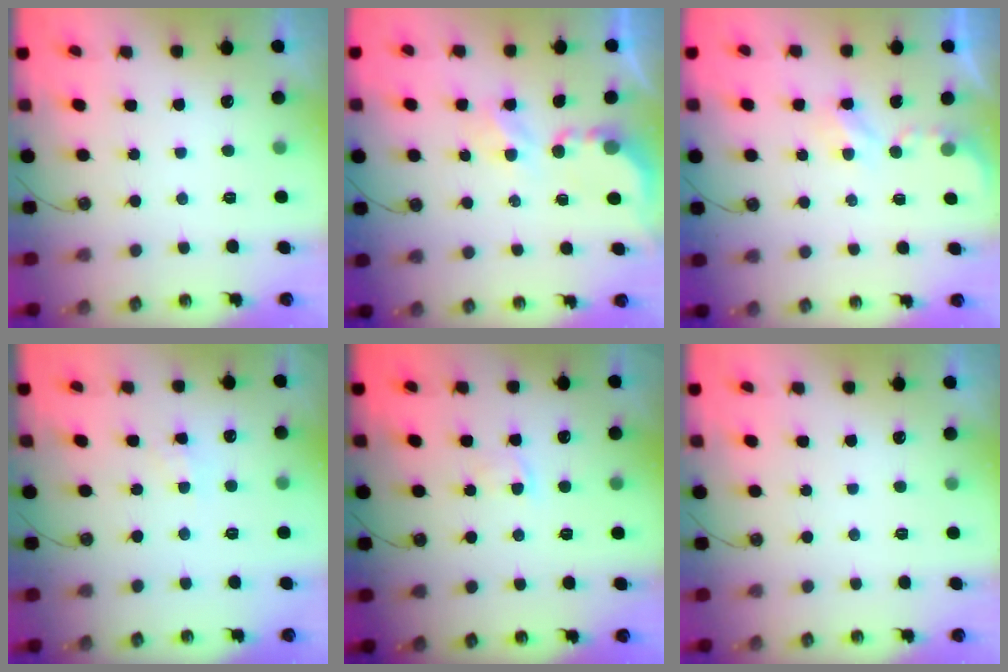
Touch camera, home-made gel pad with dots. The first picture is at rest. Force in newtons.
{"total": 4.0, "press": 4.0, "slide": 0.3}
{"total": 2.7, "press": 2.7, "slide": 0.5}
{"total": 2.1, "press": 2.1, "slide": 0.3}
{"total": 1.5, "press": 1.4, "slide": 0.3}
{"total": 0.0}